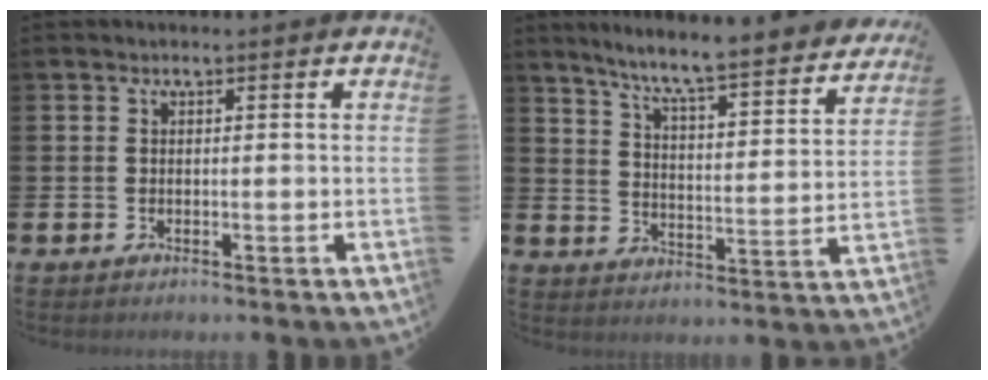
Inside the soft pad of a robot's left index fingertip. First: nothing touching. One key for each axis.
{"total": 7.2, "fx": 6.6, "fy": -0.2, "fz": 2.8, "tx": -0.075, "ty": -0.058, "tz": 0.106}